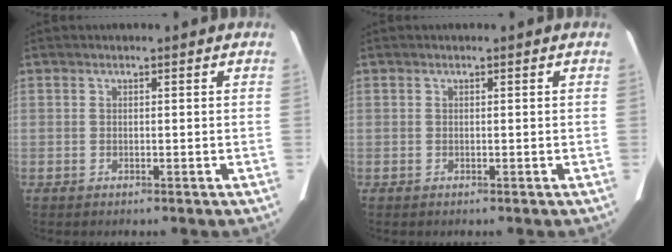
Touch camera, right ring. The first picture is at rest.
{"total": 0.0}